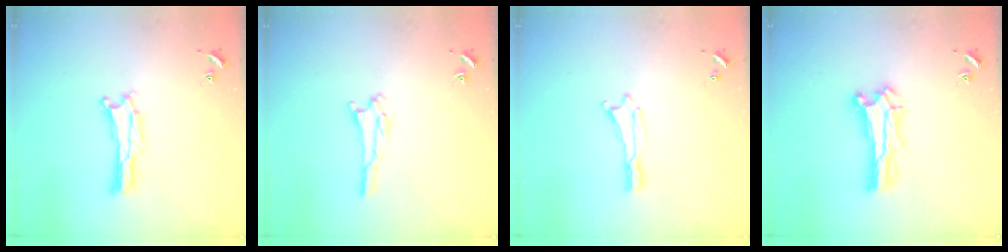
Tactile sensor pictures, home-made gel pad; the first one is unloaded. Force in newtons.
{"total": 1.8, "press": 1.8, "slide": 0.2}
{"total": 0.0}
{"total": 1.5, "press": 1.5, "slide": 0.2}